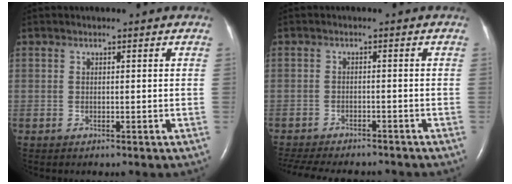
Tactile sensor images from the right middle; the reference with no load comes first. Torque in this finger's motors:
{"motor_torque": [0.47, -0.51, 0.06, 0.02]}